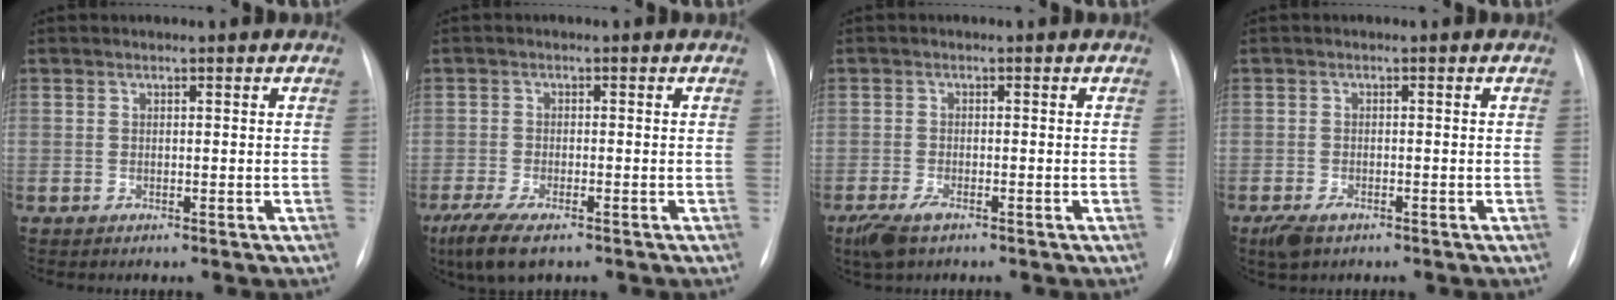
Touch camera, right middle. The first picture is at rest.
{"total": 7.1, "force": [-4.8, 1.9, 4.8], "torque": [-0.094, -0.020, -0.078]}
{"total": 4.0, "force": [-2.6, 1.4, 2.7], "torque": [-0.062, -0.009, -0.044]}
{"total": 3.1, "force": [-2.0, 1.4, 1.9], "torque": [-0.043, -0.006, -0.029]}